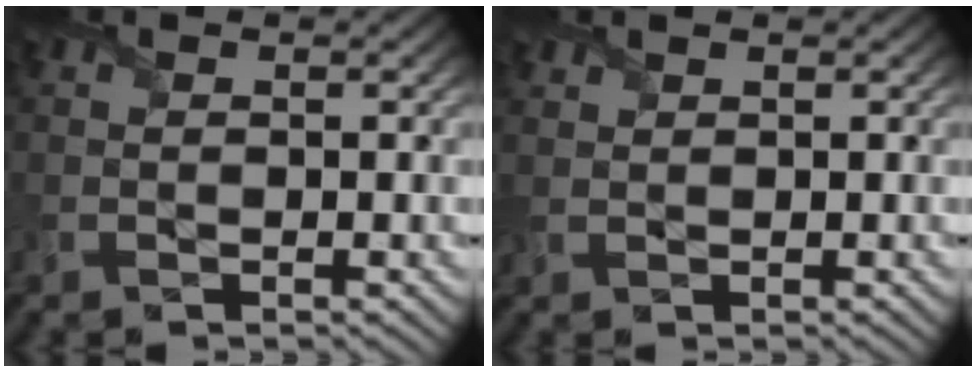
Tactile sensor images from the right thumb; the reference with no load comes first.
{"total": 1.3, "force": [1.1, 0.8, 0.0], "torque": [-0.007, 0.003, 0.021]}